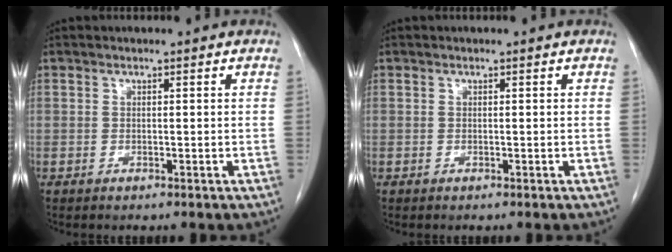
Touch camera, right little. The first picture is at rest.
{"total": 0.0}